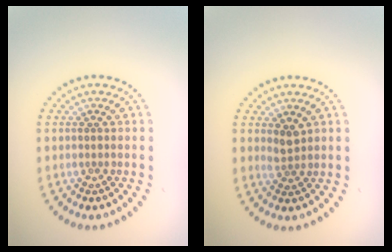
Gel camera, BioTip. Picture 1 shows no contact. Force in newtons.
{"total": 1.4, "press": 1.1, "slide": 0.9}